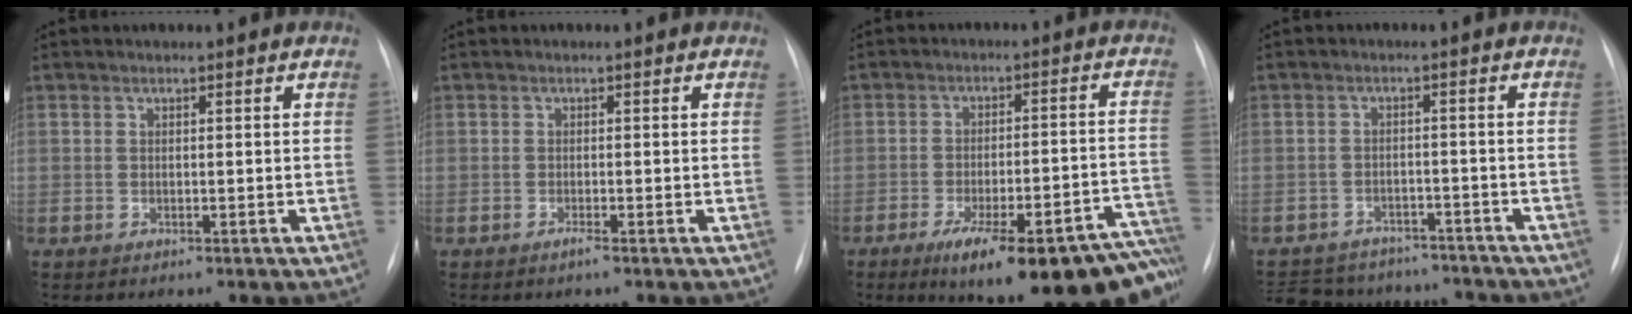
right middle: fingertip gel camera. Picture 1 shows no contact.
{"total": 0.8, "force": [-0.6, -0.2, 0.5], "torque": [-0.010, -0.001, -0.011]}
{"total": 22.5, "force": [-17.2, 3.5, 14.1], "torque": [-0.113, 0.020, -0.232]}
{"total": 14.9, "force": [-13.1, 6.1, 3.8], "torque": [-0.091, 0.012, -0.167]}